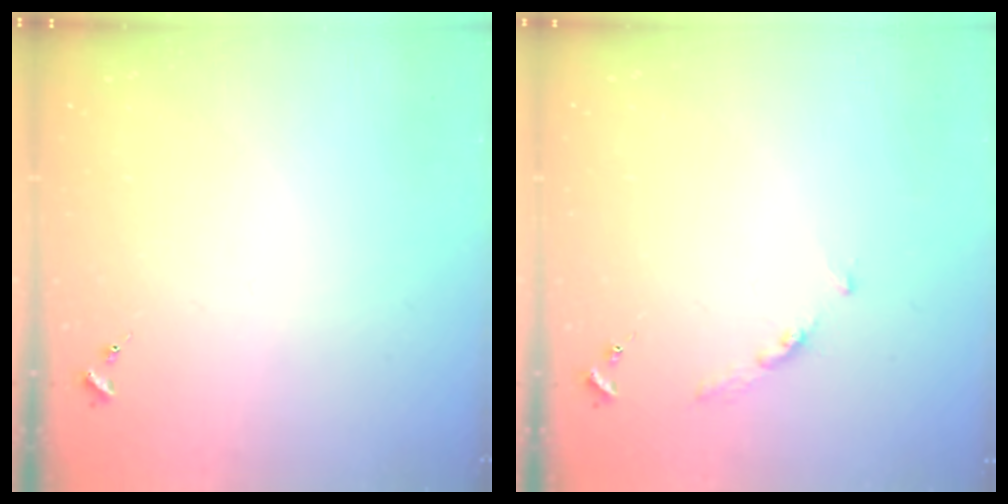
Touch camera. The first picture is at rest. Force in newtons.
{"total": 3.5, "press": 3.5, "slide": 0.5}